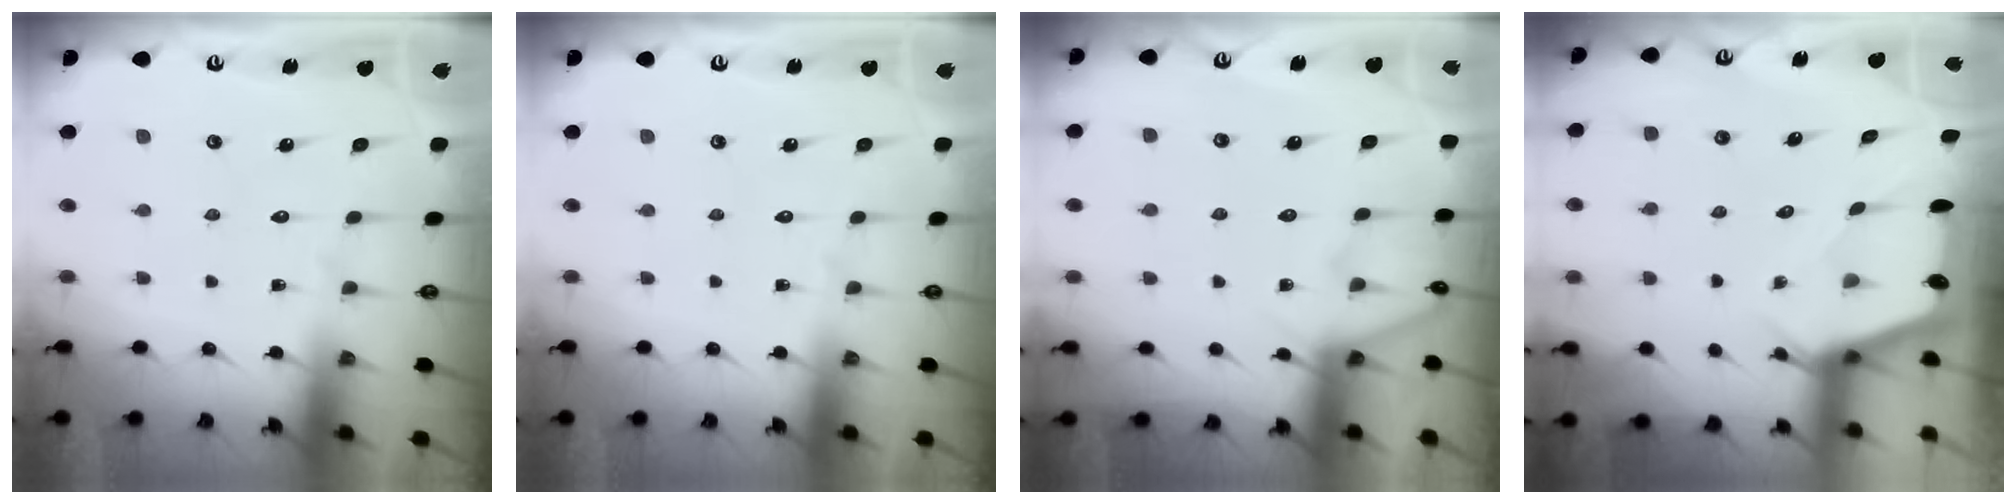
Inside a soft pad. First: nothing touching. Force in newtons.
{"total": 0.0}
{"total": 4.8, "press": 4.7, "slide": 0.6}
{"total": 2.4, "press": 2.4, "slide": 0.3}